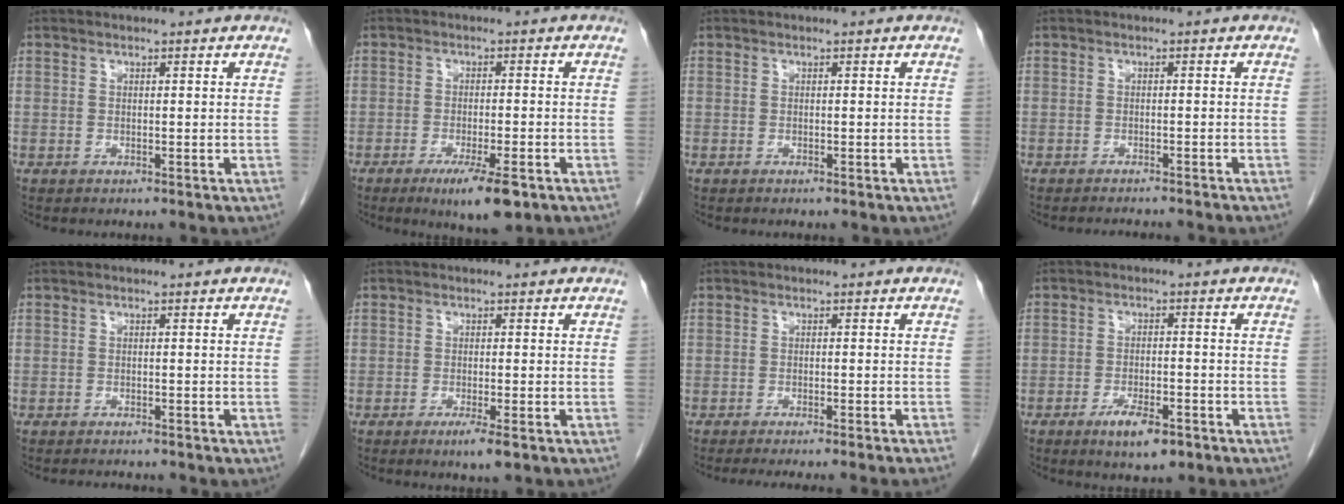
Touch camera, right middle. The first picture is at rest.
{"total": 6.7, "force": [-3.9, 1.3, 5.3], "torque": [-0.086, -0.012, -0.055]}
{"total": 0.0}
{"total": 4.6, "force": [-4.3, 0.1, 1.6], "torque": [-0.013, -0.004, -0.055]}
{"total": 1.6, "force": [-1.6, 0.1, 0.2], "torque": [0.001, -0.004, -0.021]}
{"total": 2.0, "force": [-1.2, 0.2, 1.6], "torque": [-0.026, -0.004, -0.019]}
{"total": 8.3, "force": [-7.3, -1.1, 3.9], "torque": [-0.019, -0.016, -0.099]}
{"total": 5.6, "force": [-3.4, 1.6, 4.1], "torque": [-0.074, -0.005, -0.050]}